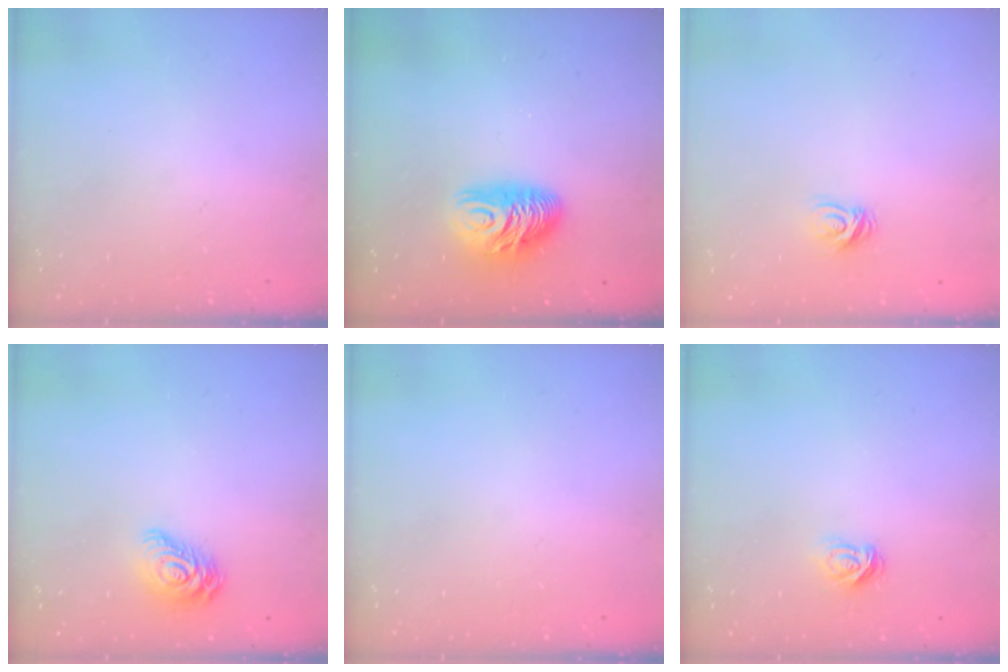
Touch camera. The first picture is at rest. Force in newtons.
{"total": 10.4, "press": 10.4, "slide": 0.8}
{"total": 5.0, "press": 4.9, "slide": 0.5}
{"total": 9.9, "press": 9.9, "slide": 0.4}
{"total": 0.0}
{"total": 4.7, "press": 4.7, "slide": 0.5}